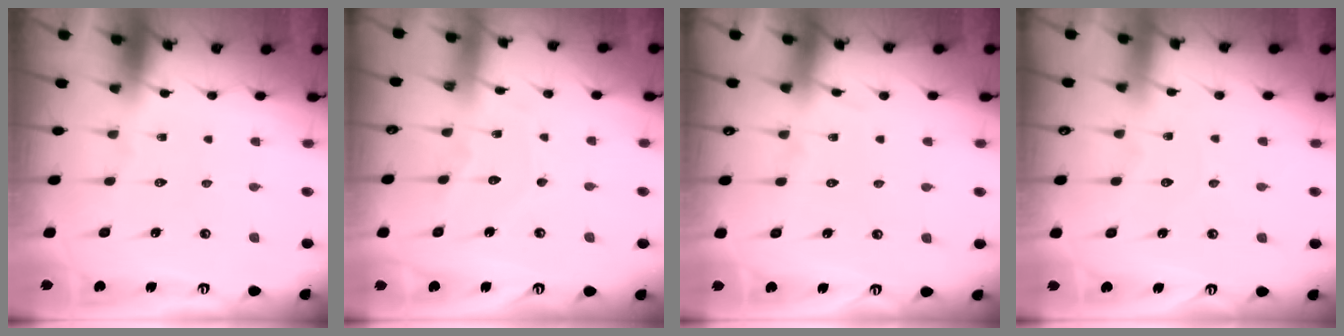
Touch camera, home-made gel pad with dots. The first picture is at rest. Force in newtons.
{"total": 6.0, "press": 6.0, "slide": 0.8}
{"total": 3.8, "press": 3.7, "slide": 0.5}
{"total": 2.6, "press": 2.6, "slide": 0.2}